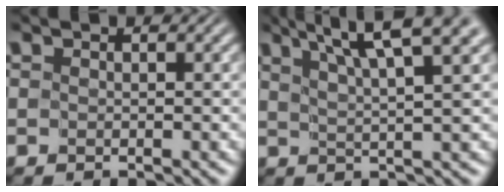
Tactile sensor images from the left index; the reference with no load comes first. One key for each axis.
{"total": 6.8, "fx": 4.7, "fy": 0.8, "fz": 4.9, "tx": -0.066, "ty": 0.020, "tz": 0.066}